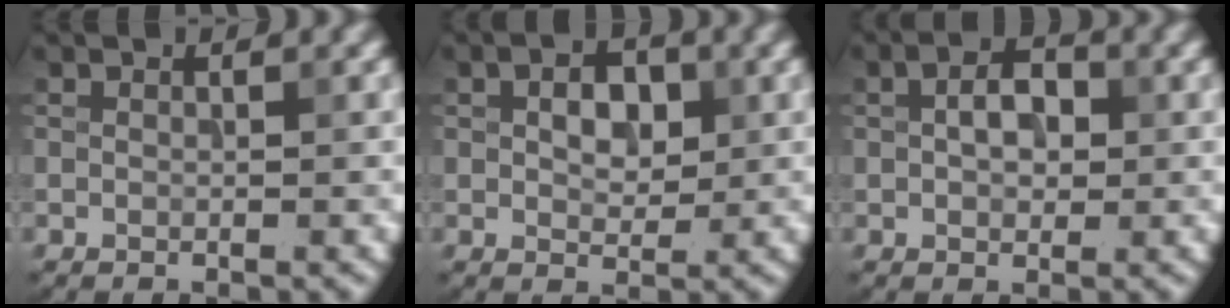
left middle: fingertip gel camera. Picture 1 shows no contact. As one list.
[{"total": 3.2, "force": [0.6, 2.1, 2.4], "torque": [-0.041, 0.002, 0.009]}, {"total": 3.1, "force": [0.3, 2.0, 2.4], "torque": [-0.042, 0.007, 0.001]}]